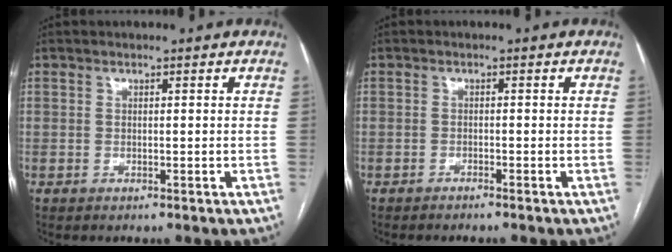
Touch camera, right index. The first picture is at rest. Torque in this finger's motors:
{"motor_torque": [-0.09, -0.06, -0.02, 0.01]}